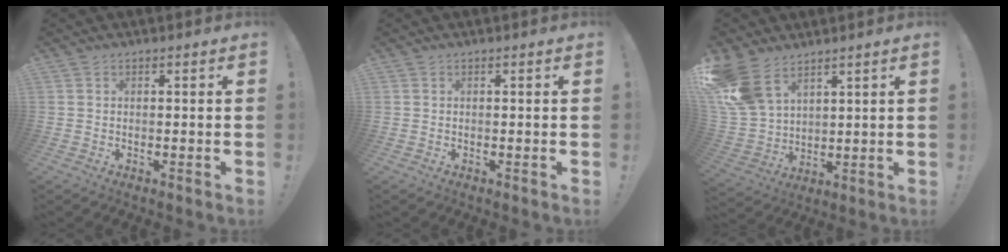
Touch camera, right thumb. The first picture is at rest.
{"total": 0.0}
{"total": 14.4, "force": [8.9, 8.6, 7.3], "torque": [-0.160, -0.045, 0.176]}